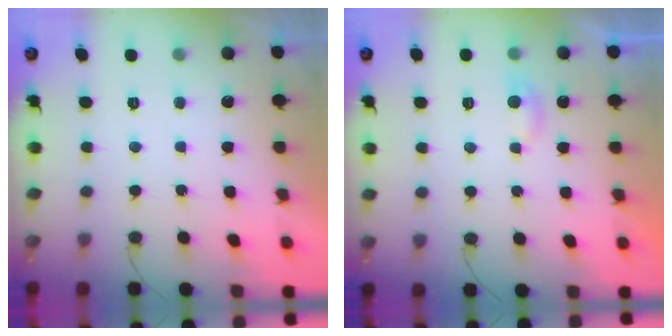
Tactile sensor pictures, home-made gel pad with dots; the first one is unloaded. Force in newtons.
{"total": 3.2, "press": 3.1, "slide": 0.3}